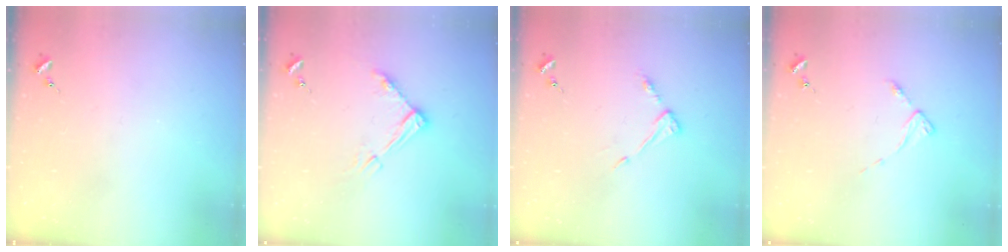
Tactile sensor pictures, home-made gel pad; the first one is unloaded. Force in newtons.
{"total": 9.1, "press": 9.1, "slide": 0.8}
{"total": 5.6, "press": 5.6, "slide": 0.3}
{"total": 3.1, "press": 3.1, "slide": 0.4}